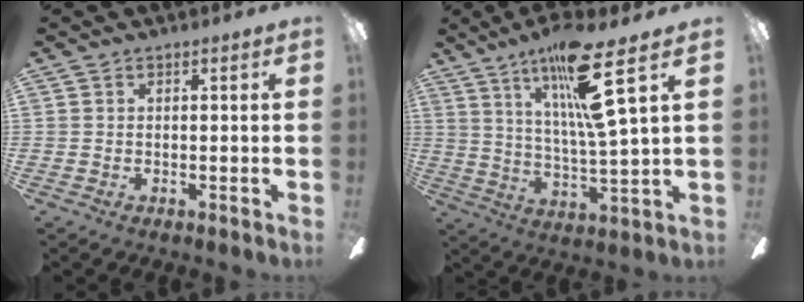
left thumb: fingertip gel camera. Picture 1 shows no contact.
{"total": 17.8, "force": [10.2, 2.3, 14.4], "torque": [-0.269, -0.041, 0.153]}